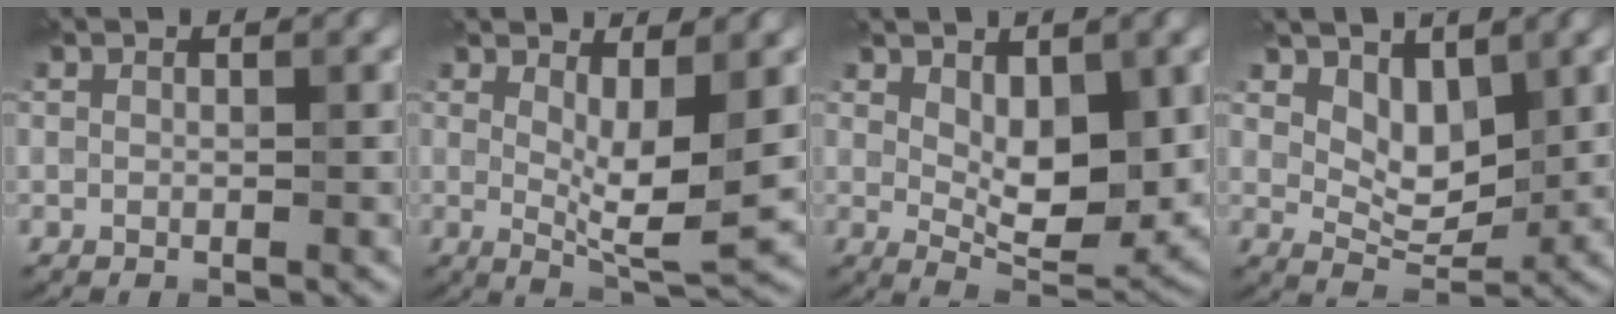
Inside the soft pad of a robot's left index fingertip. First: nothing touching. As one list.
[{"total": 5.3, "force": [0.7, 1.2, 5.1], "torque": [-0.084, -0.016, 0.015]}, {"total": 6.8, "force": [1.3, 3.1, 5.9], "torque": [-0.101, -0.010, 0.028]}, {"total": 4.0, "force": [2.0, 2.3, 2.6], "torque": [-0.049, -0.015, 0.031]}]